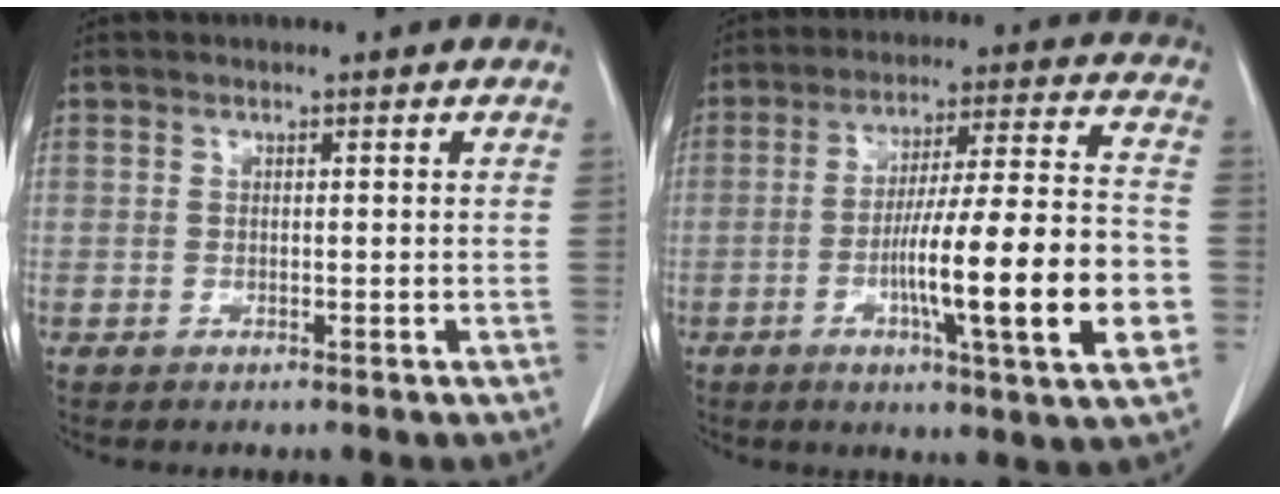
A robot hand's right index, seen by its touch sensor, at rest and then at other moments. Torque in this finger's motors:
{"motor_torque": [2.07, -0.07, 1.05, 0.18]}